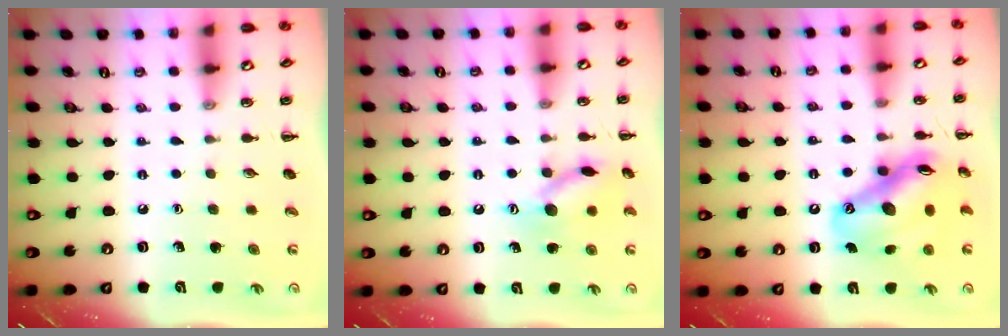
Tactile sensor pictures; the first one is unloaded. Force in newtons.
{"total": 12.4, "press": 12.3, "slide": 0.9}
{"total": 16.2, "press": 15.7, "slide": 4.0}